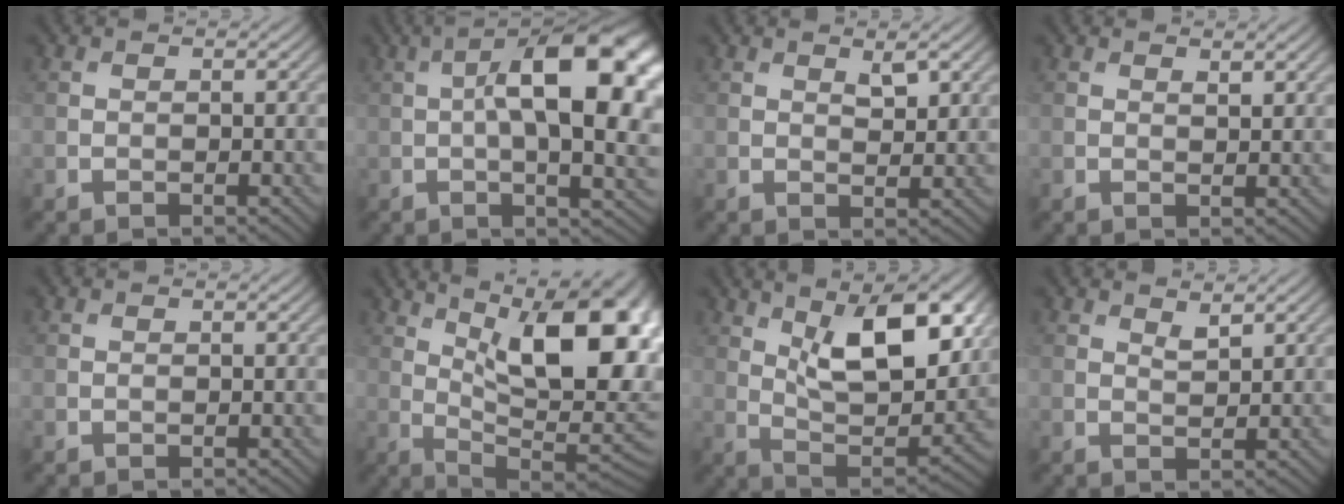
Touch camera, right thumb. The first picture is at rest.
{"total": 16.7, "force": [1.7, 6.6, 15.2], "torque": [-0.207, 0.023, 0.015]}
{"total": 2.3, "force": [1.3, 0.7, 1.7], "torque": [-0.031, -0.007, 0.028]}
{"total": 1.2, "force": [0.9, 0.3, 0.8], "torque": [-0.015, -0.005, 0.019]}
{"total": 0.0}
{"total": 18.6, "force": [5.7, 7.9, 15.8], "torque": [-0.212, 0.039, 0.098]}
{"total": 15.5, "force": [6.2, 6.8, 12.5], "torque": [-0.194, 0.013, 0.098]}
{"total": 1.4, "force": [1.1, 0.4, 0.8], "torque": [-0.017, -0.005, 0.026]}